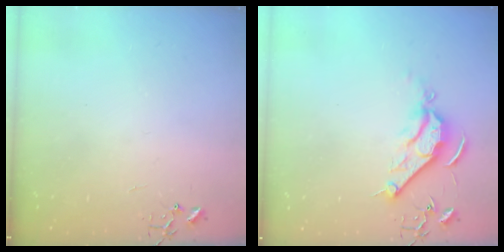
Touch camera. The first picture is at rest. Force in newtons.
{"total": 9.1, "press": 9.1, "slide": 0.1}